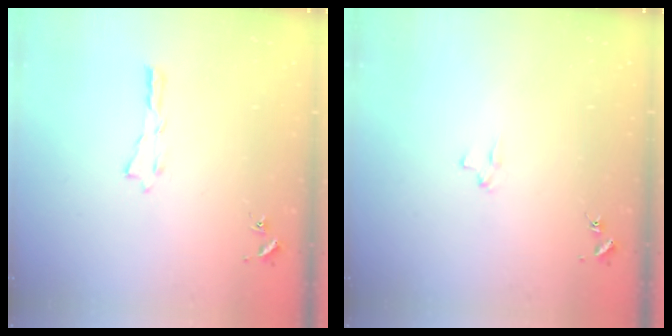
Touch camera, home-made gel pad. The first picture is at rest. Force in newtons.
{"total": 1.9, "press": 1.9, "slide": 0.2}